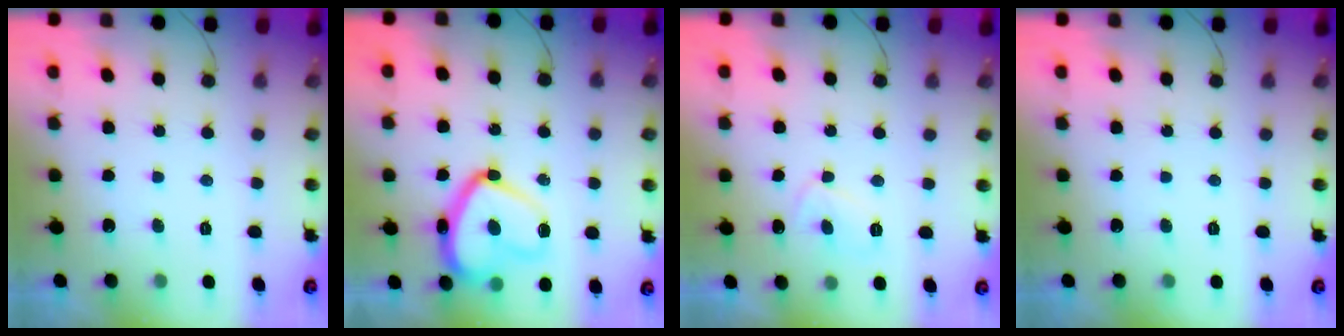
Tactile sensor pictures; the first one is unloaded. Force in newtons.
{"total": 16.6, "press": 16.5, "slide": 1.4}
{"total": 5.5, "press": 5.5, "slide": 0.3}
{"total": 0.0}